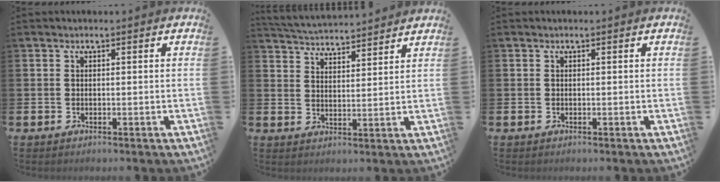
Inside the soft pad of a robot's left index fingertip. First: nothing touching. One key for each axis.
{"total": 4.7, "fx": 4.7, "fy": 0.2, "fz": 0.0, "tx": -0.020, "ty": -0.031, "tz": 0.084}
{"total": 0.0}